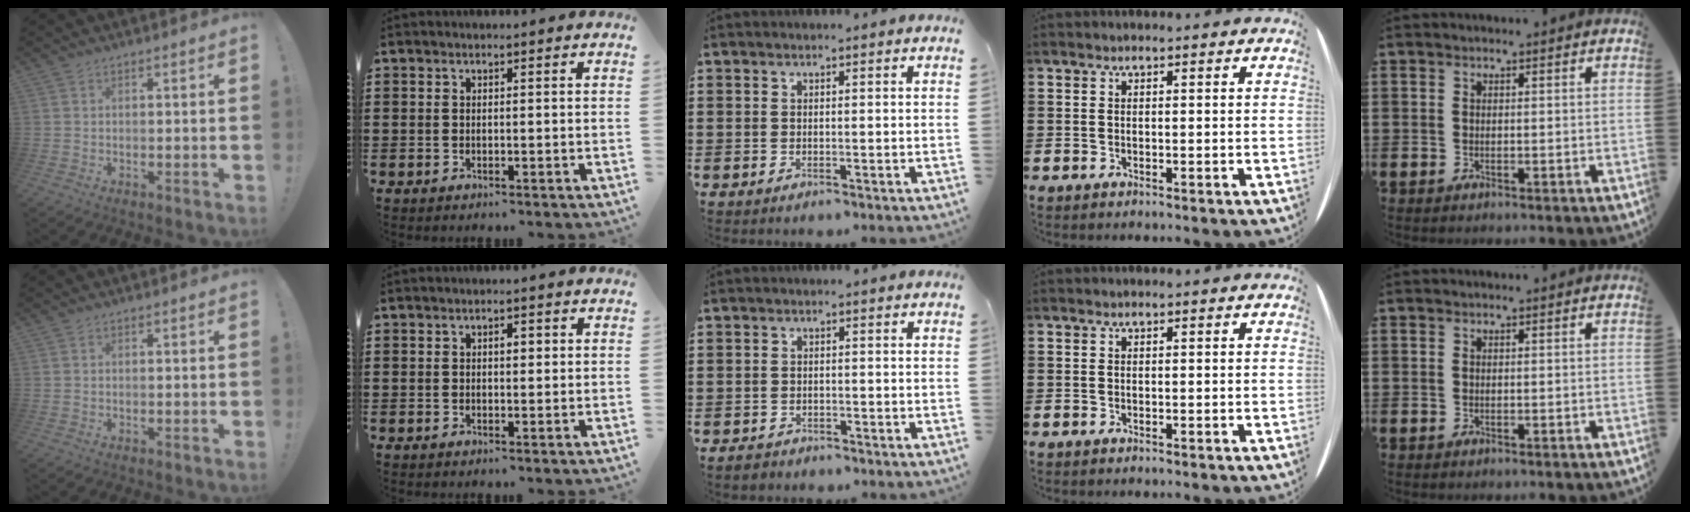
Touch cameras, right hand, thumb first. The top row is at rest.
{"index": {"total": 1.5, "force": [0.2, 0.7, 1.3], "torque": [-0.026, 0.007, 0.002]}, "middle": {"total": 1.3, "force": [-1.2, 0.5, 0.2], "torque": [-0.008, 0.001, -0.026]}}